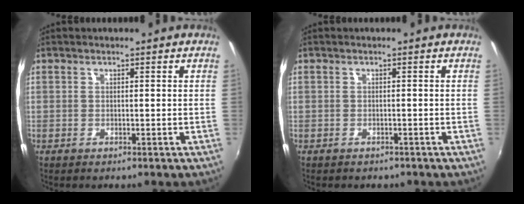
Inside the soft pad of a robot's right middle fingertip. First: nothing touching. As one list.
[{"total": 1.6, "force": [-1.2, 0.9, 0.4], "torque": [-0.012, -0.006, -0.015]}]